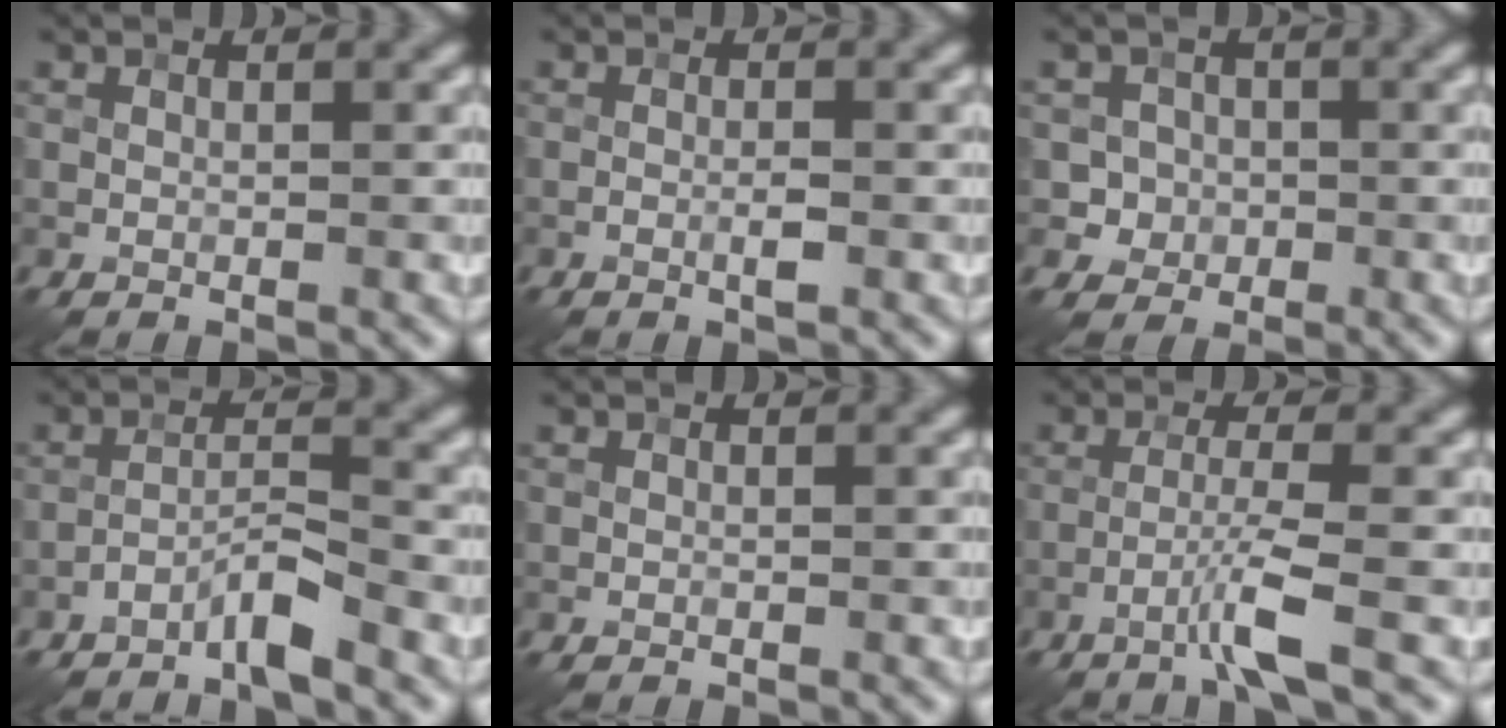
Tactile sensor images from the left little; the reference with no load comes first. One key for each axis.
{"total": 1.3, "fx": -0.5, "fy": 0.2, "fz": 1.2, "tx": -0.022, "ty": 0.002, "tz": -0.011}
{"total": 2.6, "fx": -0.6, "fy": 2.5, "fz": 0.3, "tx": 0.016, "ty": 0.006, "tz": -0.016}
{"total": 2.9, "fx": -2.3, "fy": 0.2, "fz": 1.7, "tx": -0.030, "ty": 0.012, "tz": -0.049}
{"total": 0.0}
{"total": 3.1, "fx": -1.6, "fy": -0.3, "fz": 2.6, "tx": -0.051, "ty": 0.010, "tz": -0.045}